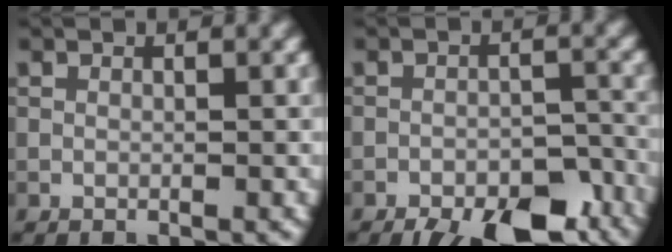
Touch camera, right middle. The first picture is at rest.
{"total": 9.4, "force": [-7.3, 3.4, 4.9], "torque": [-0.058, -0.014, -0.094]}